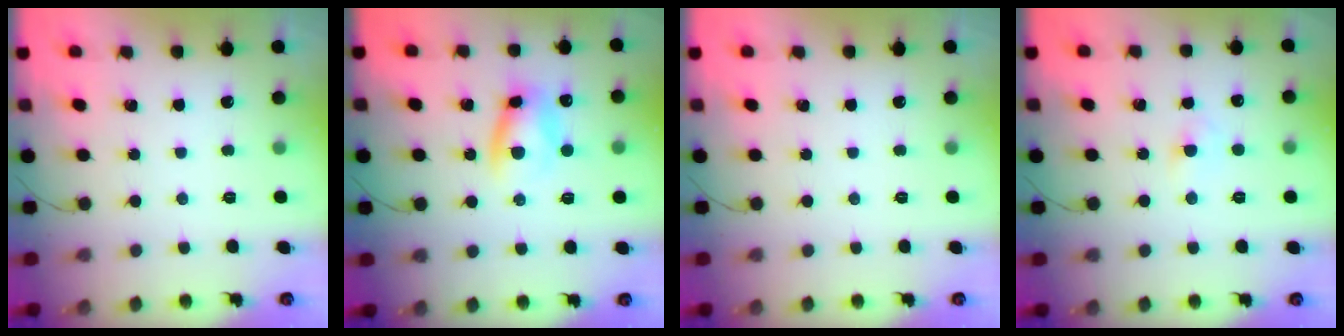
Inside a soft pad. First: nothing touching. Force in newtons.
{"total": 9.7, "press": 9.5, "slide": 1.8}
{"total": 0.0}
{"total": 2.5, "press": 2.3, "slide": 1.0}